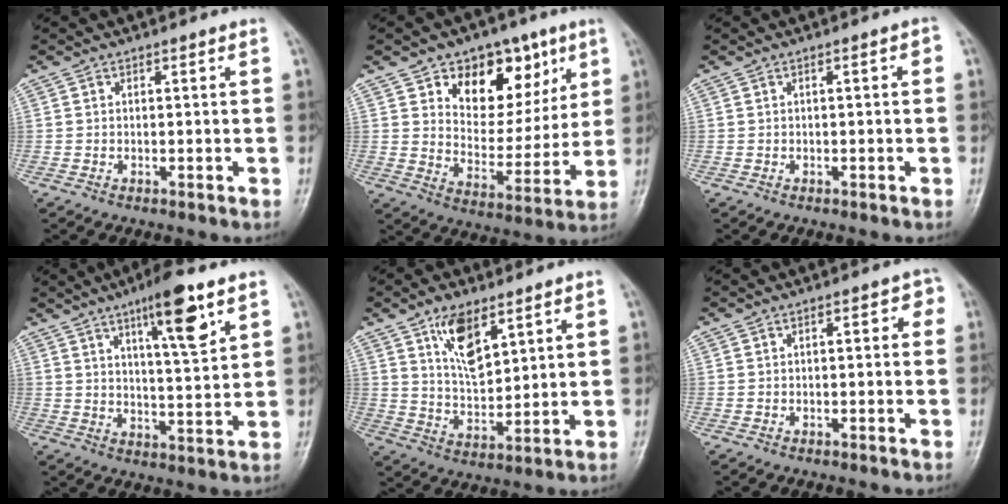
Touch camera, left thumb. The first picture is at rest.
{"total": 16.4, "force": [7.9, 10.7, 9.6], "torque": [-0.082, -0.037, 0.130]}
{"total": 1.5, "force": [0.0, 0.6, 1.4], "torque": [-0.017, 0.008, -0.001]}
{"total": 11.8, "force": [6.4, 2.4, 9.6], "torque": [-0.141, -0.034, 0.102]}
{"total": 9.8, "force": [5.3, 4.6, 6.9], "torque": [-0.102, -0.033, 0.104]}
{"total": 2.9, "force": [0.2, 1.6, 2.4], "torque": [-0.016, 0.013, -0.005]}